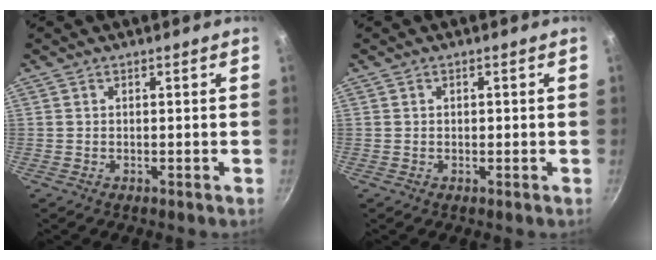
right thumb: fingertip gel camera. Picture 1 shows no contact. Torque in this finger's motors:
{"motor_torque": [-0.70, -0.16, -0.14, 0.33, -0.02]}